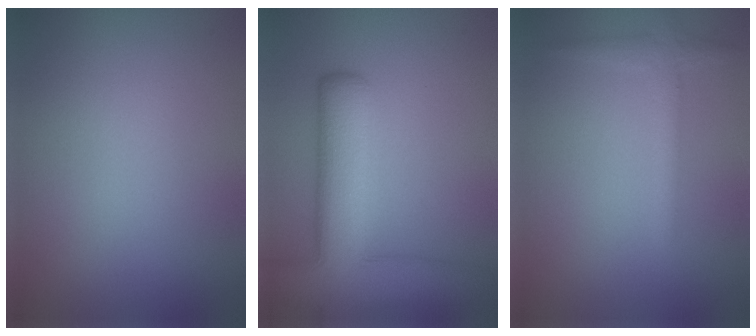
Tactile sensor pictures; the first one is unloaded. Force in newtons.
{"total": 9.3, "press": 9.2, "slide": 0.5}
{"total": 1.9, "press": 1.9, "slide": 0.1}